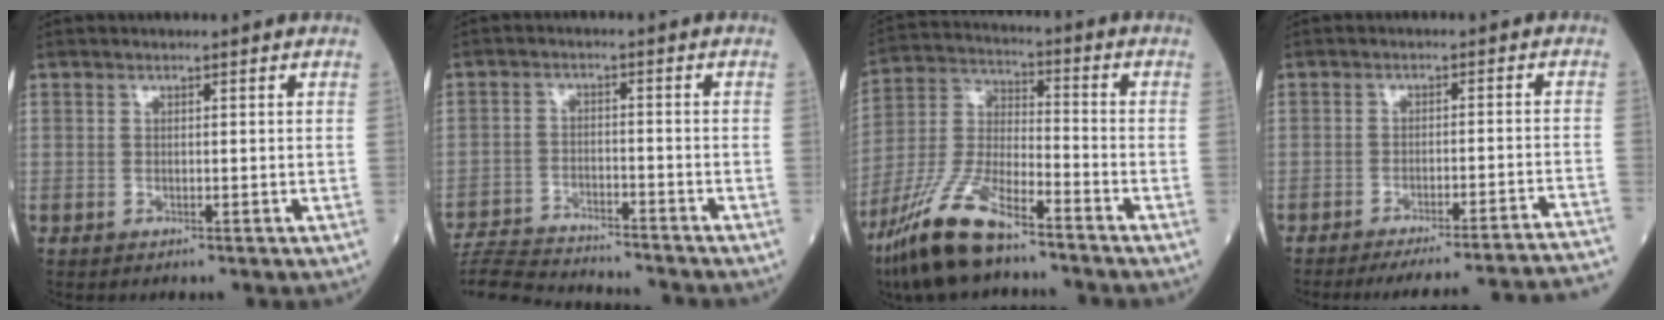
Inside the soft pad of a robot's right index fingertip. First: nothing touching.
{"total": 13.0, "force": [-12.6, 0.8, 3.3], "torque": [-0.065, -0.001, -0.199]}
{"total": 14.2, "force": [-10.3, 3.0, 9.3], "torque": [-0.206, -0.019, -0.193]}
{"total": 22.4, "force": [-21.4, -1.7, 6.6], "torque": [-0.034, -0.021, -0.262]}